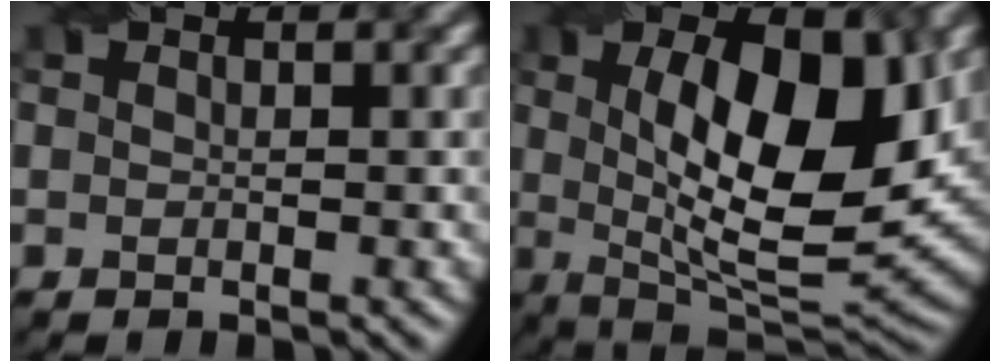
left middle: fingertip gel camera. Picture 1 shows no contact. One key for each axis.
{"total": 12.9, "fx": 1.8, "fy": 5.2, "fz": 11.6, "tx": -0.176, "ty": -0.001, "tz": 0.030}